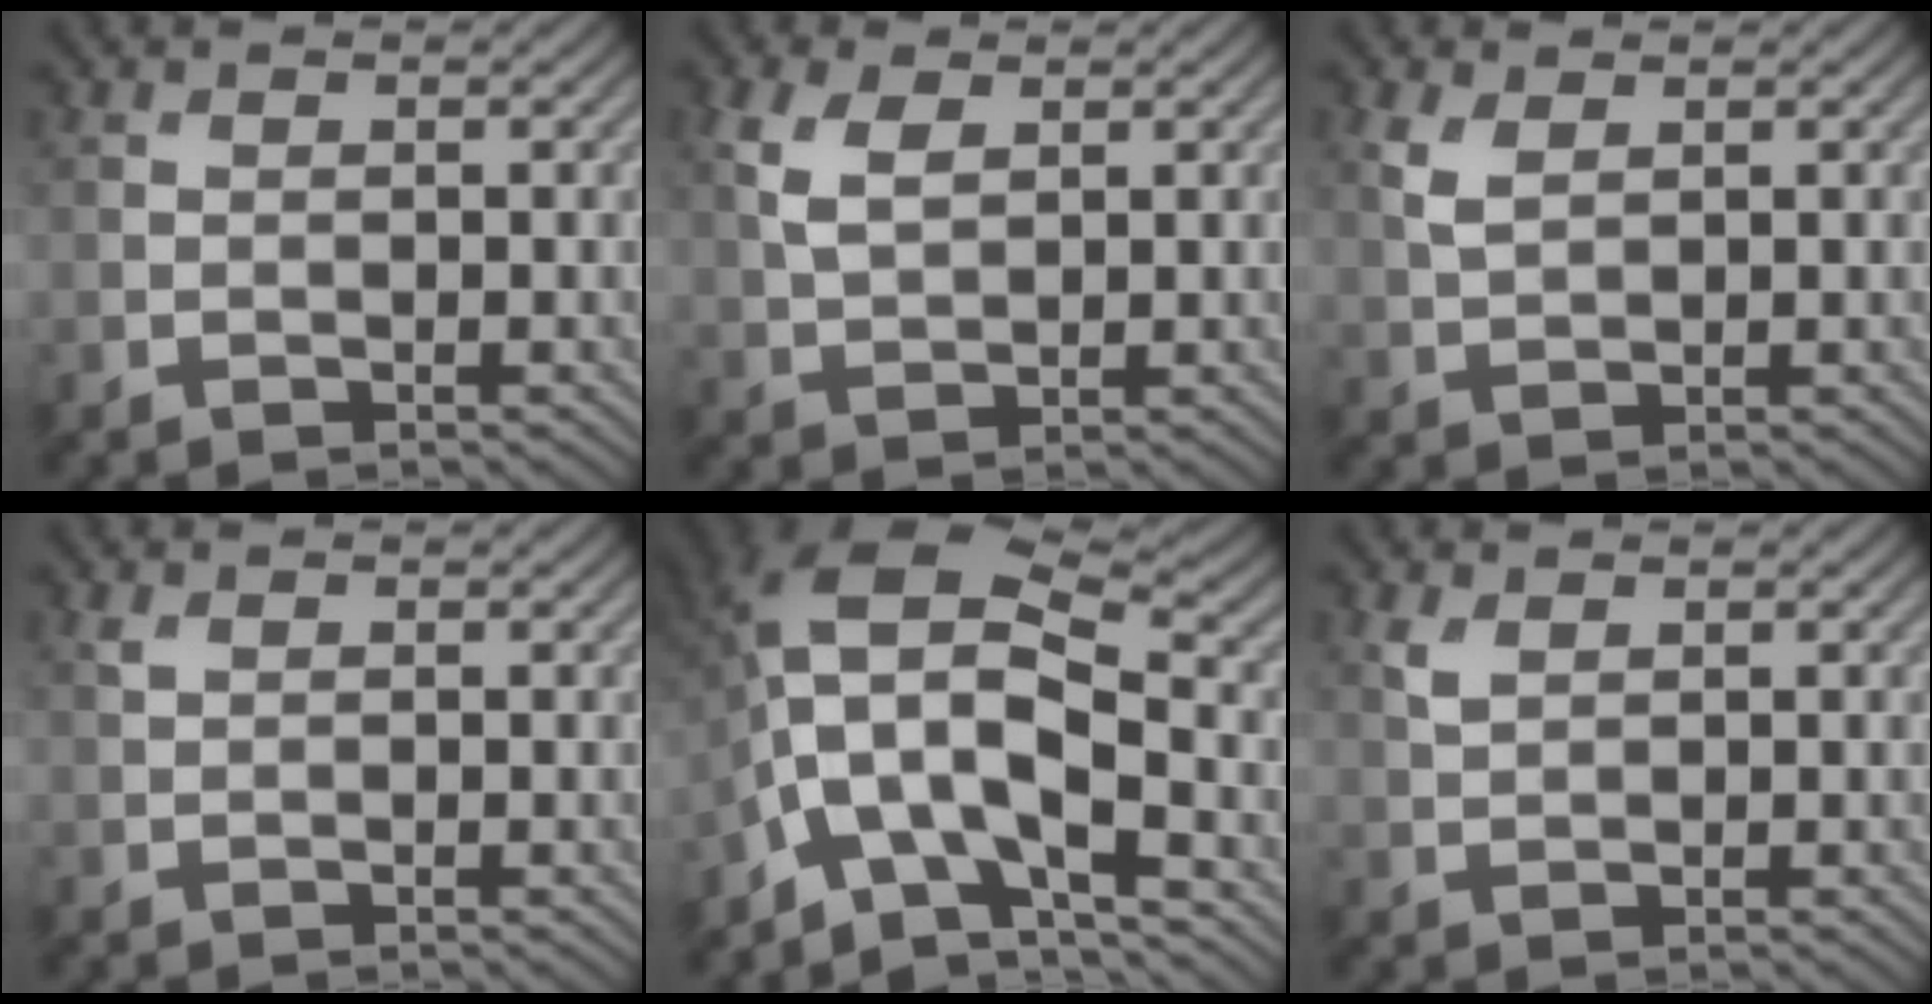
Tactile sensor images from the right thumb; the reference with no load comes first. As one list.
[{"total": 4.1, "force": [1.6, 2.2, 3.0], "torque": [-0.082, 0.003, 0.034]}, {"total": 2.7, "force": [1.3, 1.3, 1.9], "torque": [-0.057, 0.001, 0.030]}, {"total": 0.7, "force": [0.4, 0.3, 0.5], "torque": [-0.017, 0.002, 0.009]}, {"total": 12.6, "force": [-3.9, 5.1, 10.9], "torque": [-0.204, 0.007, -0.078]}, {"total": 1.8, "force": [1.0, 0.9, 1.2], "torque": [-0.035, 0.001, 0.025]}]